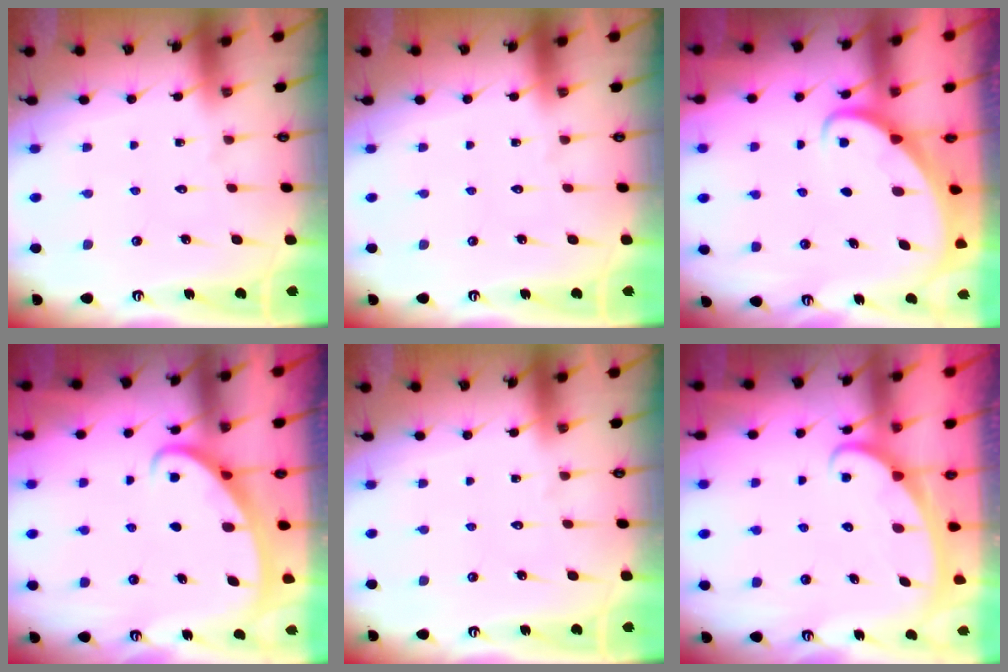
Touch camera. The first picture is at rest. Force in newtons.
{"total": 0.0}
{"total": 2.3, "press": 2.3, "slide": 0.3}
{"total": 2.4, "press": 2.4, "slide": 0.4}
{"total": 0.0}
{"total": 2.3, "press": 2.3, "slide": 0.4}